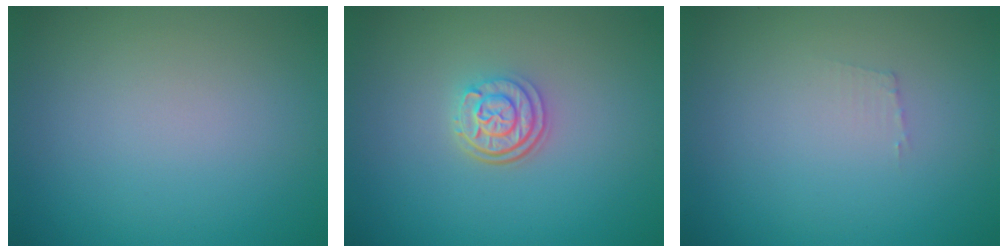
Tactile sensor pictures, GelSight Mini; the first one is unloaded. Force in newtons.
{"total": 3.0, "press": 2.4, "slide": 1.7}
{"total": 0.7, "press": 0.7, "slide": 0.1}